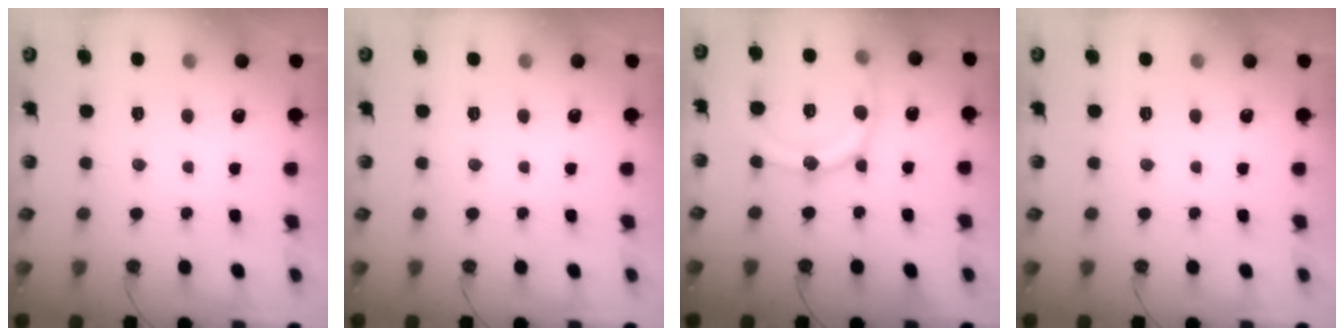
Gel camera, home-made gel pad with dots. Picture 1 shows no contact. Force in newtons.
{"total": 0.0}
{"total": 14.9, "press": 14.8, "slide": 1.5}
{"total": 0.0}